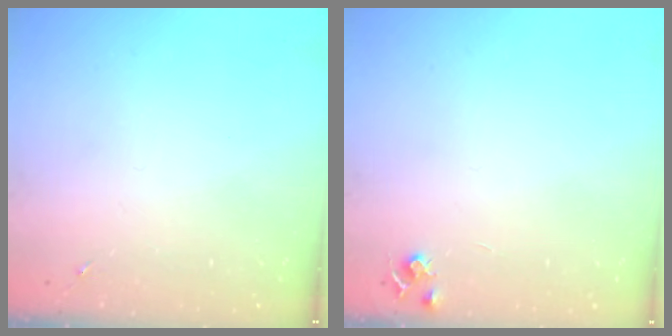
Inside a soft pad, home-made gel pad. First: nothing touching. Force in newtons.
{"total": 5.2, "press": 5.2, "slide": 0.7}